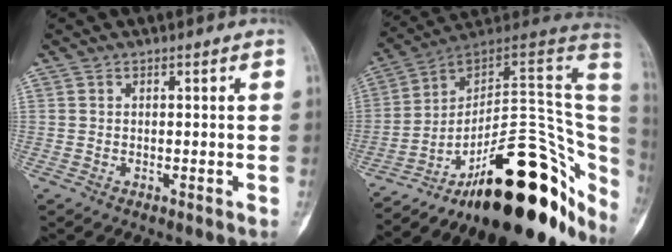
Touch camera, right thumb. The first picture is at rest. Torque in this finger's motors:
{"motor_torque": [4.04, 0.97, 1.12, -1.65, 0.54]}